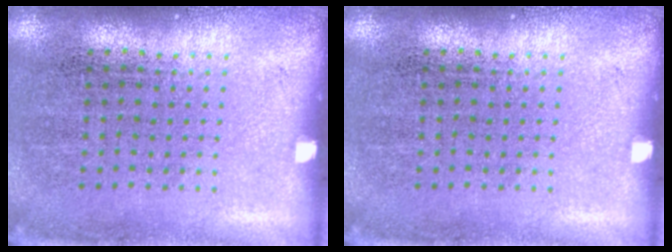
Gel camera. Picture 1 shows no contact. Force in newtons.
{"total": 0.0}